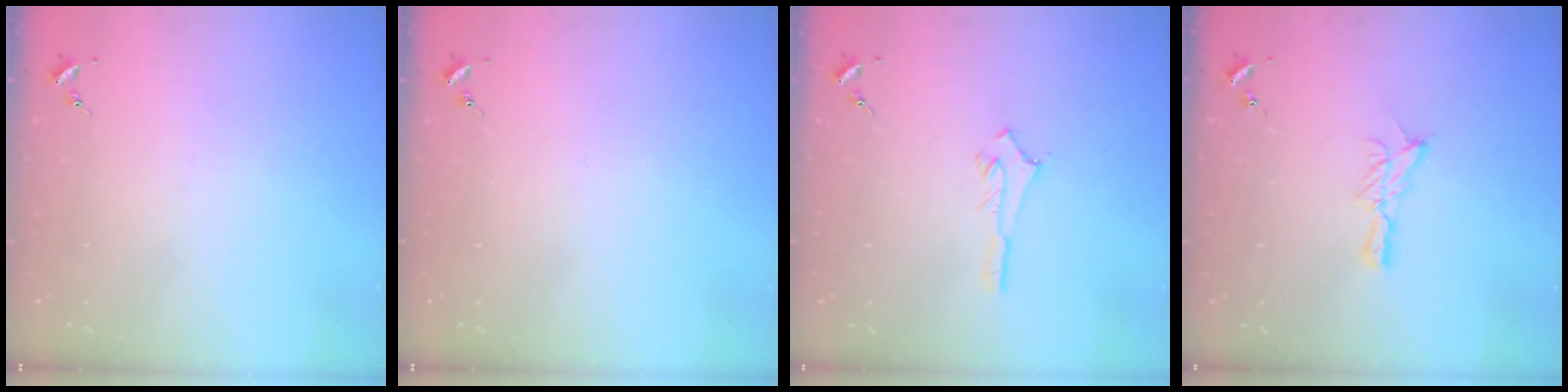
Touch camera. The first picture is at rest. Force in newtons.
{"total": 0.0}
{"total": 2.9, "press": 2.9, "slide": 0.3}
{"total": 7.6, "press": 7.6, "slide": 0.1}